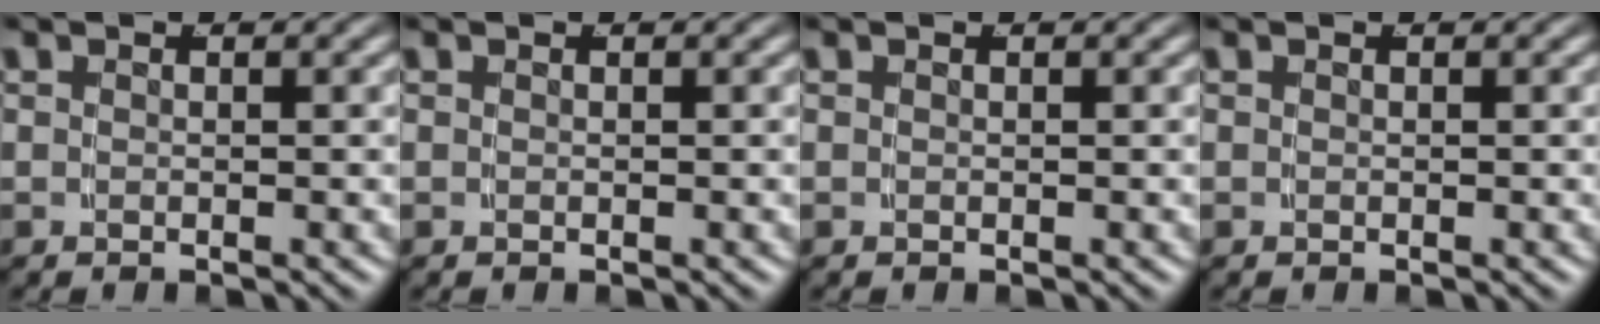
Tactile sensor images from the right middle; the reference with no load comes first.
{"total": 0.0}
{"total": 0.0}
{"total": 0.0}